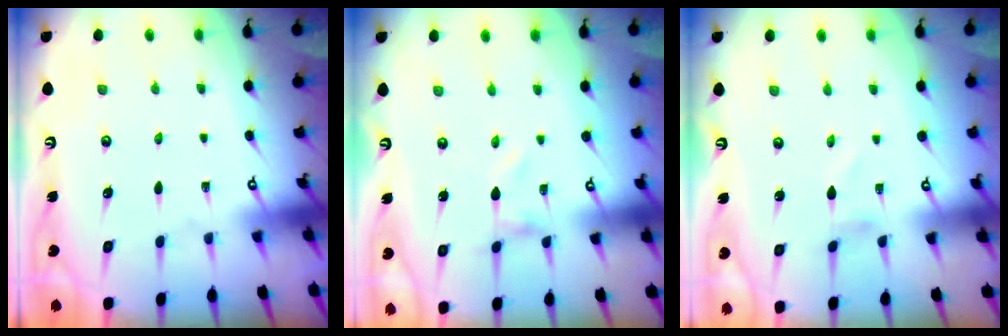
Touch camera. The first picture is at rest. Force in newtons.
{"total": 0.0}
{"total": 1.3, "press": 1.2, "slide": 0.1}